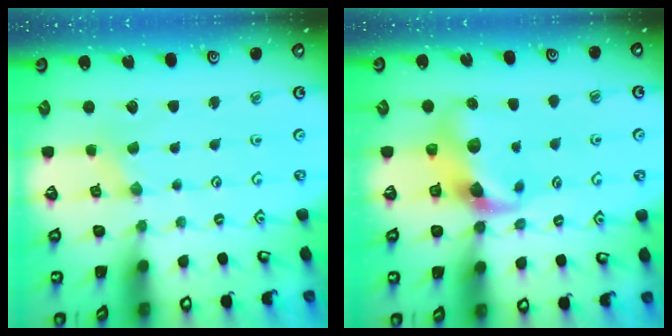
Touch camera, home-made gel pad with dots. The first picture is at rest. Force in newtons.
{"total": 9.9, "press": 9.7, "slide": 1.6}